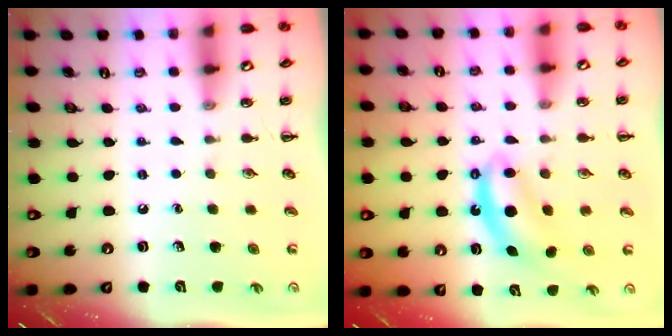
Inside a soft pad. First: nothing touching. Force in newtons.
{"total": 7.6, "press": 7.5, "slide": 1.2}